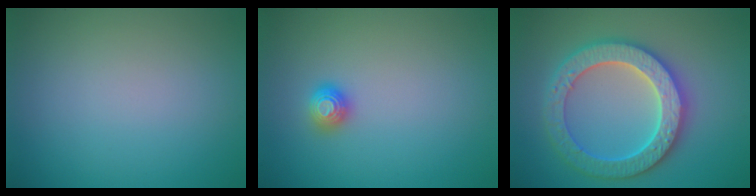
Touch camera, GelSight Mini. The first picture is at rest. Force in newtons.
{"total": 1.1, "press": 1.1, "slide": 0.1}
{"total": 6.5, "press": 6.3, "slide": 1.5}